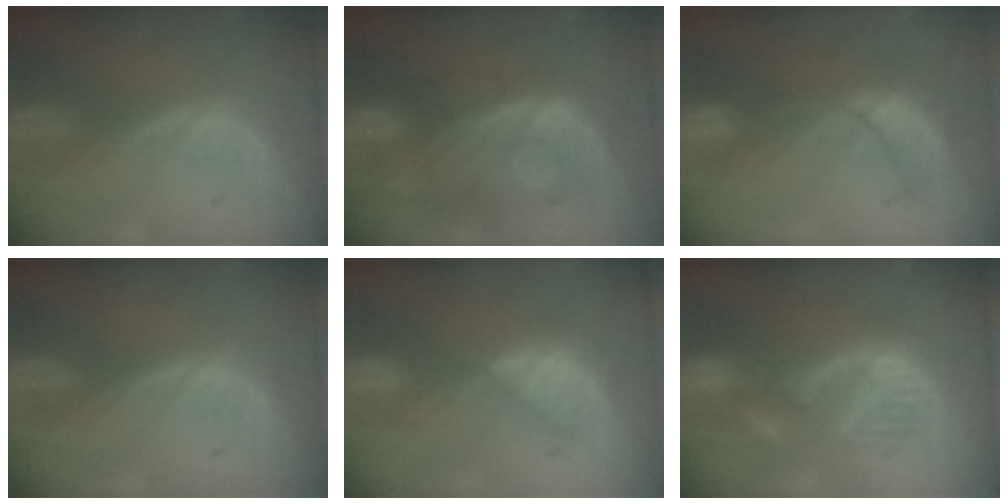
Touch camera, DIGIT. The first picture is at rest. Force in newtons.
{"total": 11.3, "press": 9.7, "slide": 5.7}
{"total": 8.4, "press": 7.8, "slide": 3.1}
{"total": 0.0}
{"total": 7.1, "press": 6.7, "slide": 2.4}
{"total": 11.0, "press": 9.7, "slide": 5.3}